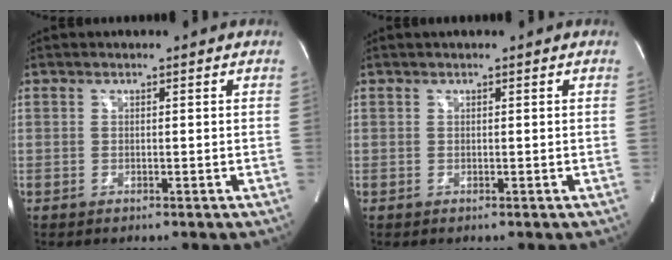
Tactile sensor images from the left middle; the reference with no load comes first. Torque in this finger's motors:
{"motor_torque": [0.12, -0.05, -0.06, 0.01]}